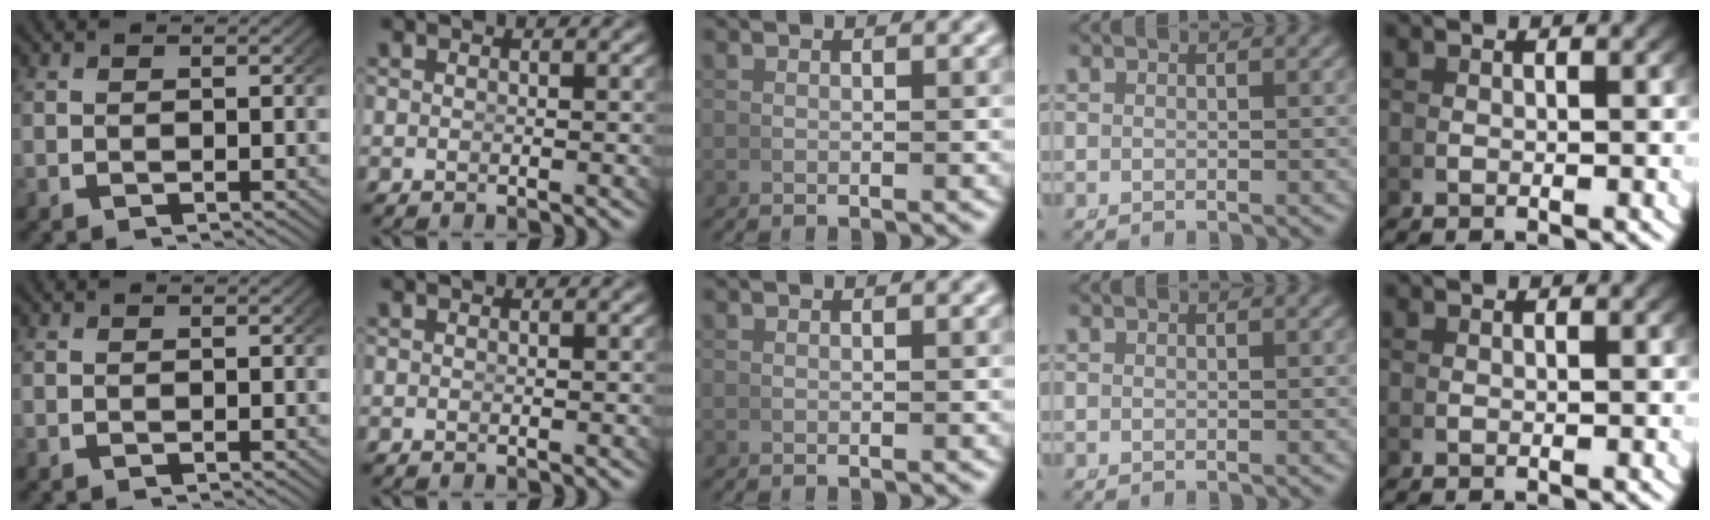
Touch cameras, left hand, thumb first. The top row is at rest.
{}